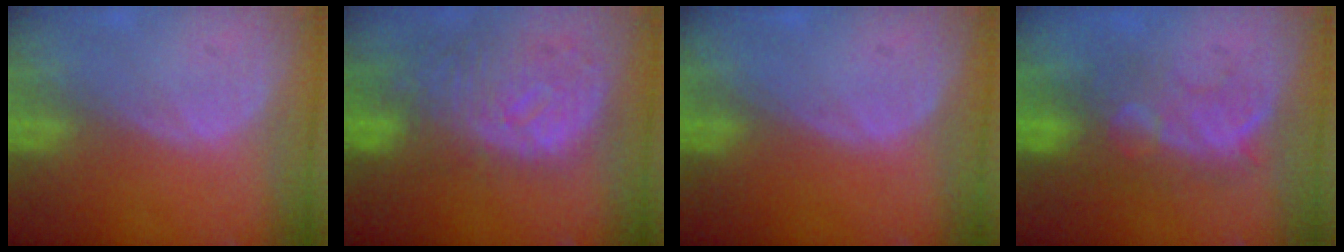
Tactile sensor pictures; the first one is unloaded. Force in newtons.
{"total": 11.5, "press": 10.0, "slide": 5.7}
{"total": 0.0}
{"total": 8.0, "press": 7.9, "slide": 1.6}